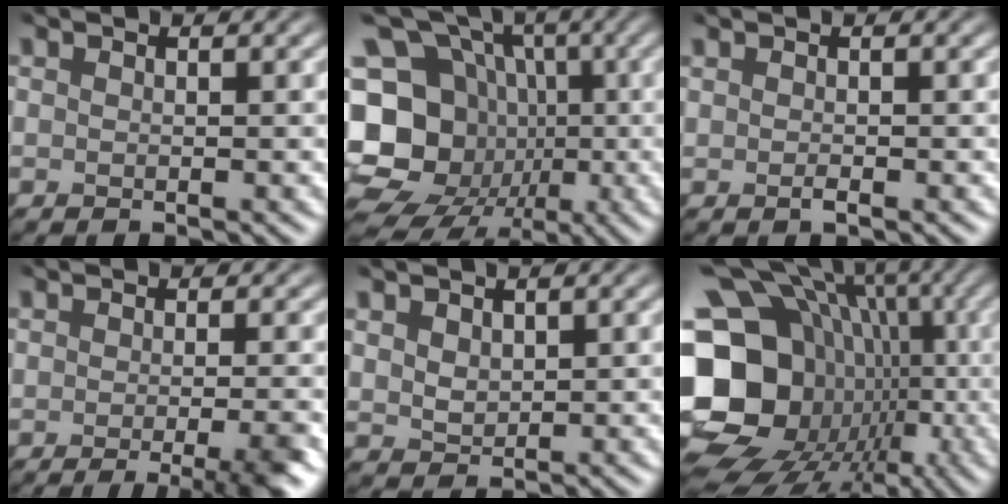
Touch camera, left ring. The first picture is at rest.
{"total": 17.8, "force": [-3.7, 15.5, 7.9], "torque": [-0.145, 0.015, -0.088]}
{"total": 0.6, "force": [0.0, 0.2, 0.6], "torque": [-0.013, -0.005, 0.001]}
{"total": 5.5, "force": [-1.2, 1.8, 5.0], "torque": [-0.040, -0.001, -0.016]}
{"total": 2.1, "force": [0.7, 1.5, 1.4], "torque": [-0.034, -0.004, 0.021]}
{"total": 21.2, "force": [-5.6, 17.6, 10.5], "torque": [-0.162, 0.010, -0.123]}